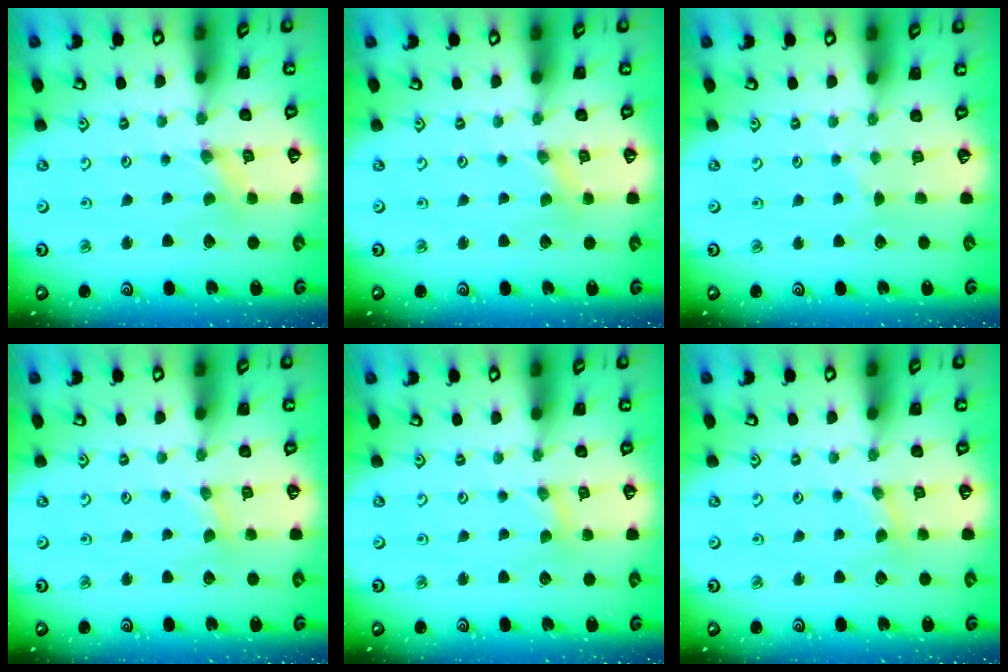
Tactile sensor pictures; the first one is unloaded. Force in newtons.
{"total": 0.0}
{"total": 2.5, "press": 2.5, "slide": 0.4}
{"total": 1.1, "press": 1.1, "slide": 0.3}
{"total": 0.0}
{"total": 1.6, "press": 1.6, "slide": 0.4}